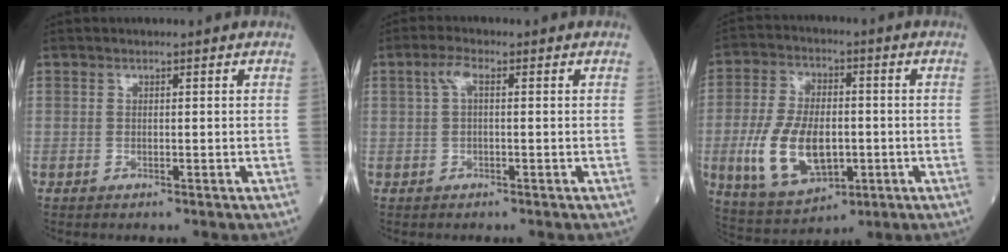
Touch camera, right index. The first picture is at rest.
{"total": 2.3, "force": [0.6, 0.5, 2.2], "torque": [-0.049, 0.014, 0.014]}
{"total": 13.0, "force": [-2.5, 6.9, 10.8], "torque": [-0.227, 0.000, -0.031]}